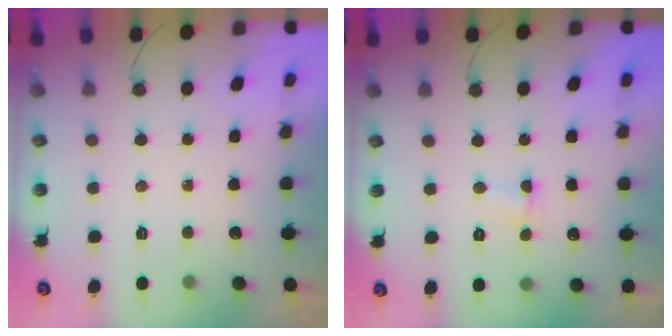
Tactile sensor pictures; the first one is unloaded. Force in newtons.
{"total": 2.2, "press": 2.1, "slide": 0.5}